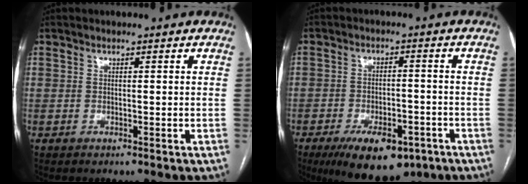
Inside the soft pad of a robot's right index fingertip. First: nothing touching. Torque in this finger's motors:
{"motor_torque": [0.81, -0.74, 0.27, 0.02]}